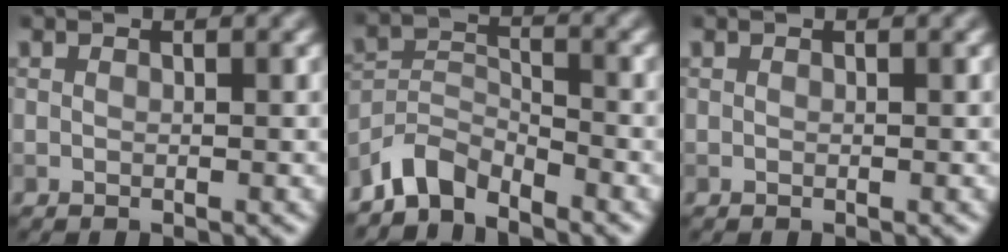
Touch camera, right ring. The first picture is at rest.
{"total": 3.8, "force": [-3.5, 1.3, 0.9], "torque": [-0.016, 0.004, -0.081]}
{"total": 0.0}